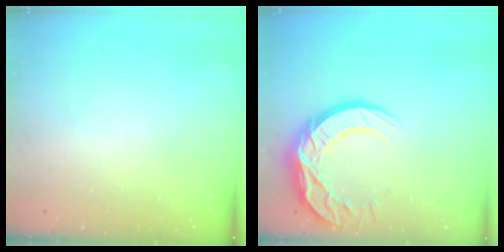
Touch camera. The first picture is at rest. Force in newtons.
{"total": 14.6, "press": 14.6, "slide": 1.1}